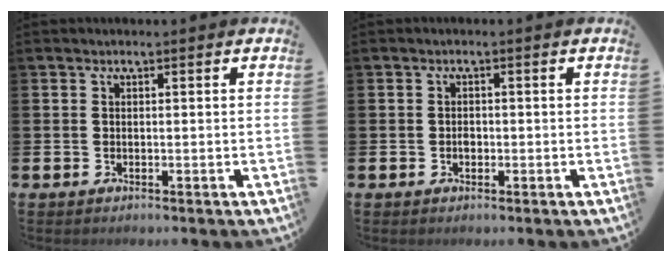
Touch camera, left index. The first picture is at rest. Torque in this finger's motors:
{"motor_torque": [0.26, 0.22, 0.00, 0.02]}